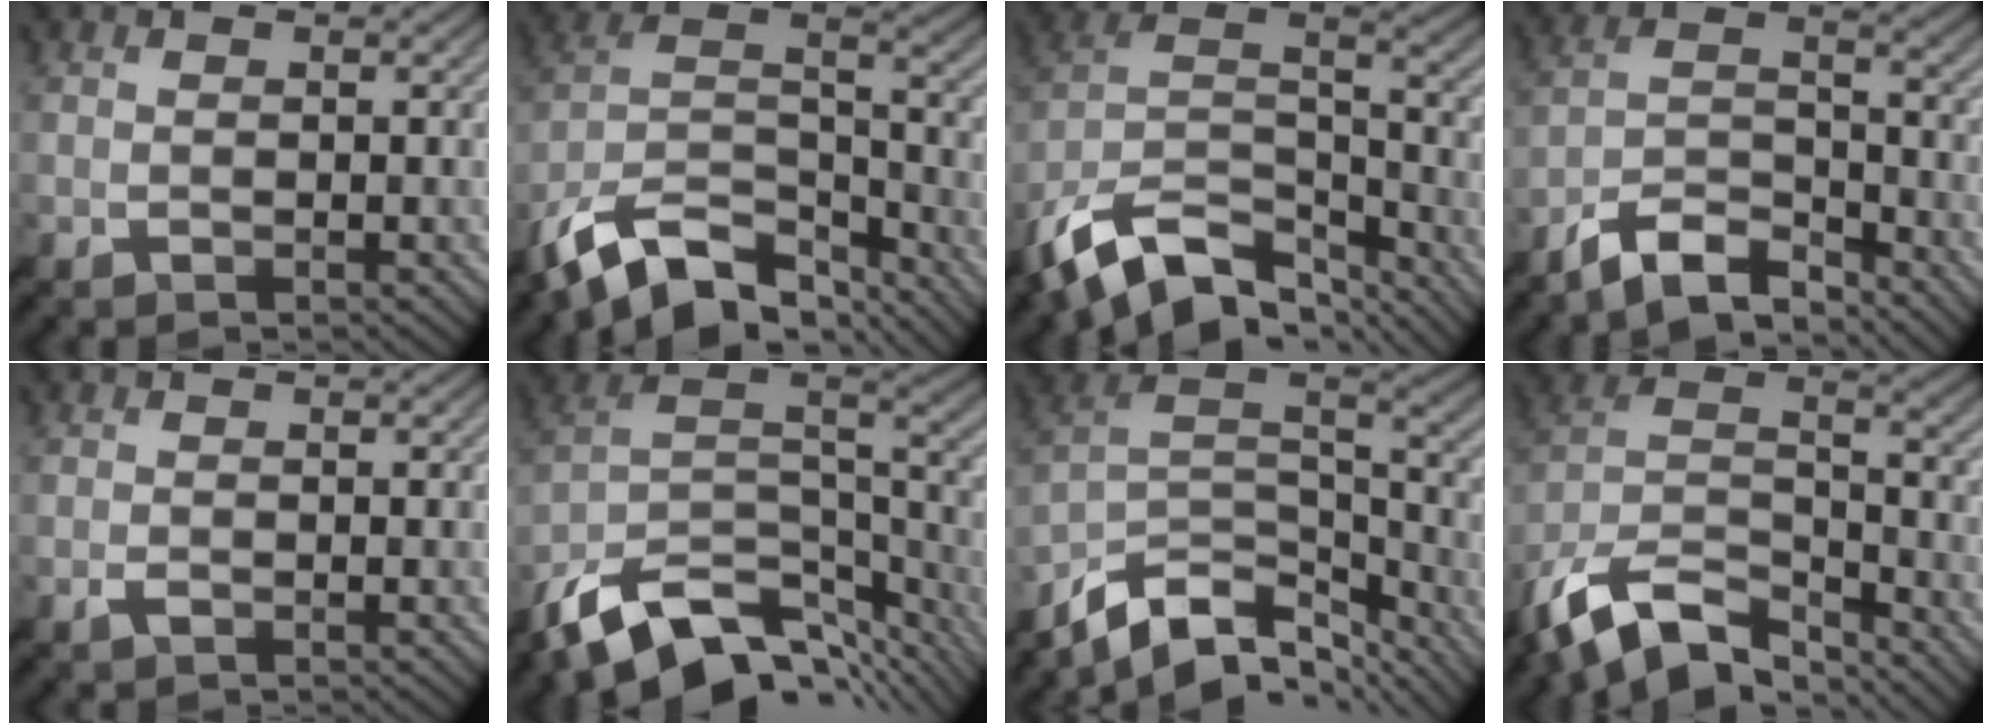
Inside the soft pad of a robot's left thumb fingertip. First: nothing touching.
{"total": 14.7, "force": [-10.5, 6.5, 8.0], "torque": [-0.192, -0.001, -0.188]}
{"total": 15.5, "force": [-10.5, 7.4, 8.6], "torque": [-0.221, -0.010, -0.180]}
{"total": 8.3, "force": [-6.9, 2.2, 4.1], "torque": [-0.078, 0.007, -0.142]}
{"total": 0.6, "force": [-0.2, 0.2, 0.5], "torque": [-0.014, 0.002, -0.003]}
{"total": 14.6, "force": [-9.8, 6.3, 8.7], "torque": [-0.209, -0.011, -0.161]}
{"total": 13.5, "force": [-9.3, 6.7, 7.2], "torque": [-0.178, -0.008, -0.154]}
{"total": 14.1, "force": [-10.4, 5.7, 7.6], "torque": [-0.178, -0.002, -0.197]}